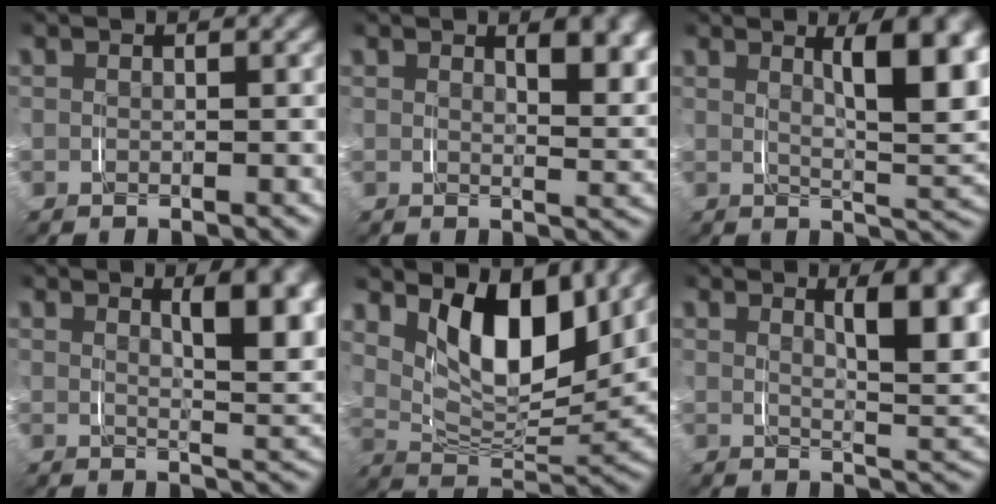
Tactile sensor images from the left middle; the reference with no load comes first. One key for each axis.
{"total": 3.1, "fx": 2.0, "fy": 0.5, "fz": 2.3, "tx": -0.023, "ty": -0.009, "tz": 0.032}
{"total": 6.9, "fx": 2.3, "fy": 1.7, "fz": 6.3, "tx": -0.083, "ty": -0.008, "tz": 0.040}
{"total": 5.3, "fx": 2.0, "fy": 1.2, "fz": 4.7, "tx": -0.057, "ty": -0.012, "tz": 0.036}
{"total": 10.0, "fx": 4.5, "fy": 5.0, "fz": 7.4, "tx": -0.137, "ty": 0.001, "tz": 0.066}
{"total": 5.9, "fx": 2.1, "fy": 1.4, "fz": 5.3, "tx": -0.067, "ty": -0.012, "tz": 0.038}